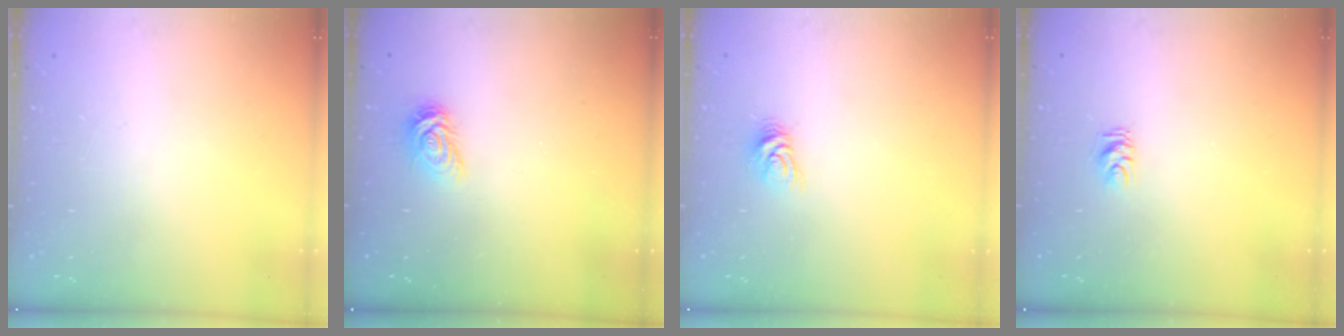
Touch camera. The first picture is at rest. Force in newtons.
{"total": 5.1, "press": 5.0, "slide": 0.6}
{"total": 5.8, "press": 5.8, "slide": 0.3}
{"total": 4.3, "press": 4.2, "slide": 0.4}